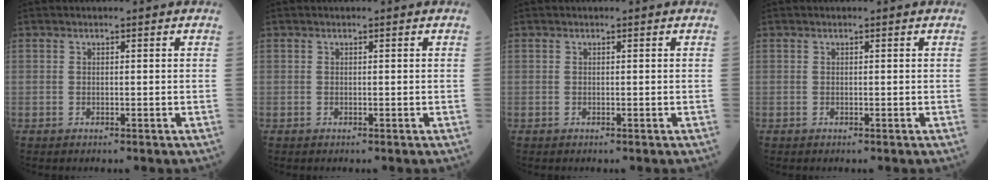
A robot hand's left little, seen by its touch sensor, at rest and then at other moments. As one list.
[{"total": 0.0}, {"total": 0.0}, {"total": 0.0}]